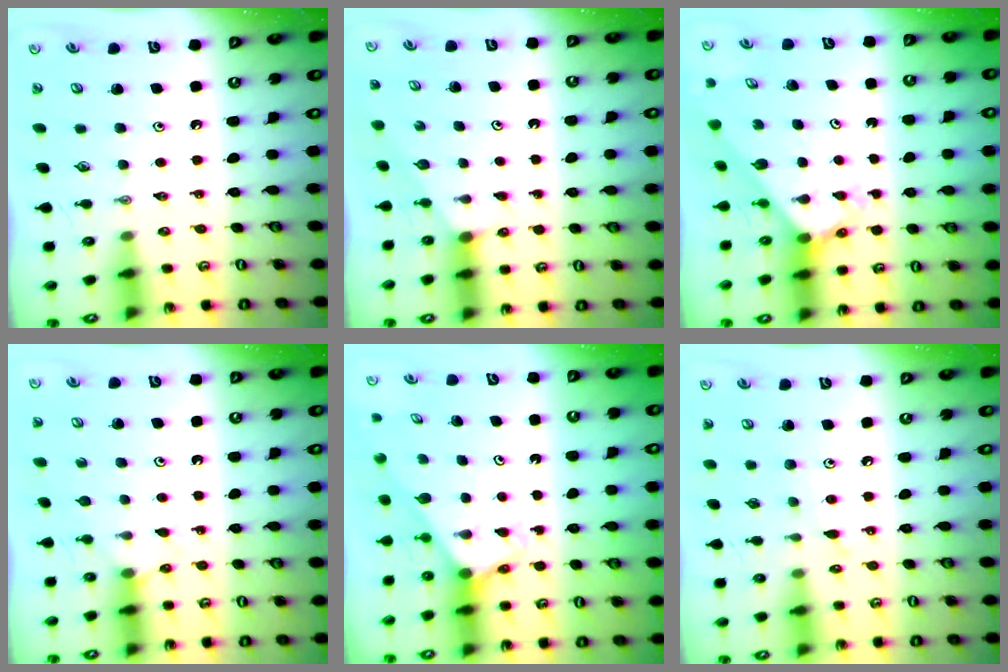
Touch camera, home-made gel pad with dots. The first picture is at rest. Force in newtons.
{"total": 0.9, "press": 0.9, "slide": 0.2}
{"total": 3.0, "press": 2.9, "slide": 0.4}
{"total": 5.2, "press": 5.2, "slide": 0.6}
{"total": 2.5, "press": 2.5, "slide": 0.2}
{"total": 5.9, "press": 5.9, "slide": 0.4}